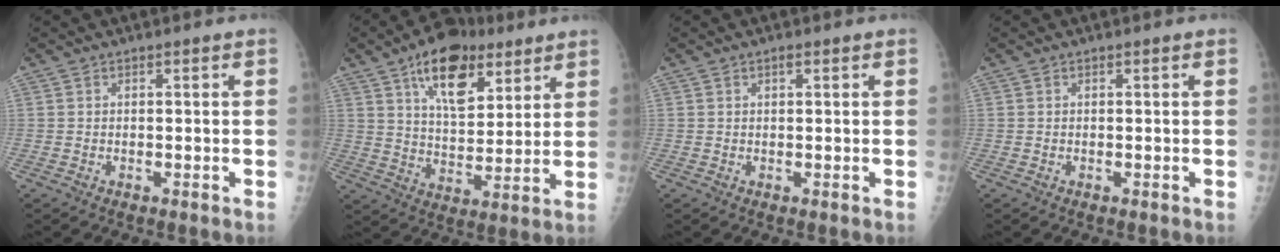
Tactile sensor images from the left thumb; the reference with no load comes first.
{"total": 16.0, "force": [8.8, 8.2, 10.6], "torque": [-0.129, -0.032, 0.144]}
{"total": 0.8, "force": [0.5, 0.4, 0.6], "torque": [-0.007, -0.001, 0.007]}
{"total": 0.0}